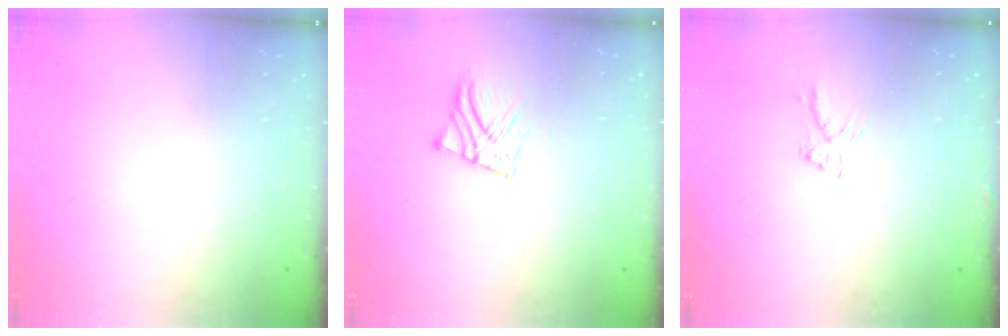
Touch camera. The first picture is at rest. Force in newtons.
{"total": 2.9, "press": 2.9, "slide": 0.2}
{"total": 5.4, "press": 5.4, "slide": 0.3}